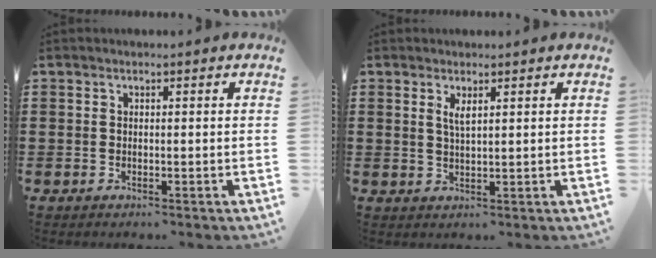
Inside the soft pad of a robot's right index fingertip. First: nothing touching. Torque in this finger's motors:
{"motor_torque": [0.00, 0.00, 0.05, 0.06]}